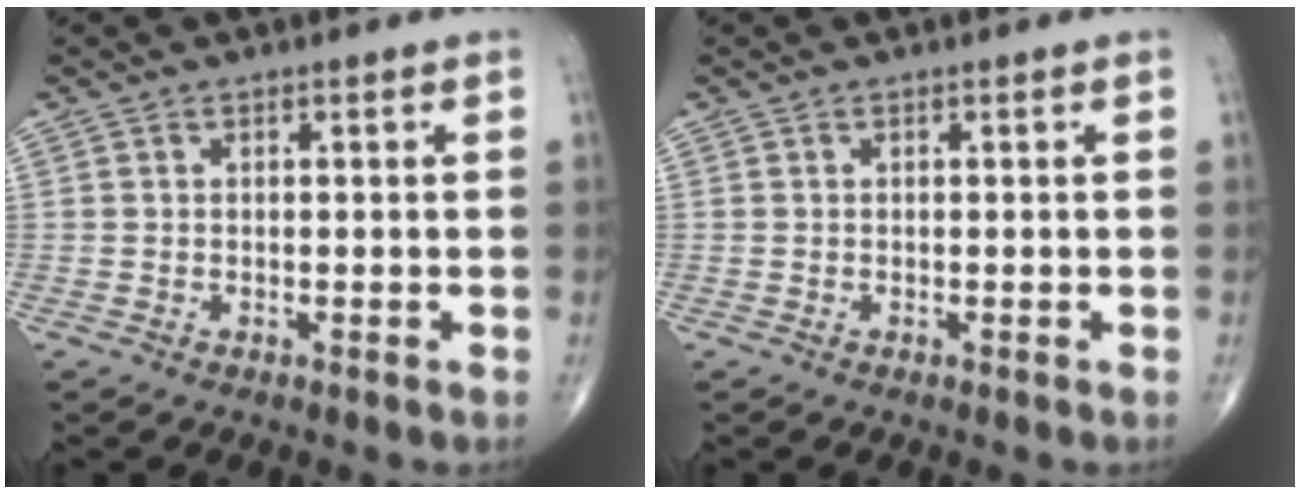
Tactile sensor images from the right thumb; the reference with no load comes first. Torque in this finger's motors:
{"motor_torque": [0.00, 0.00, 0.10, 0.10, 0.00]}